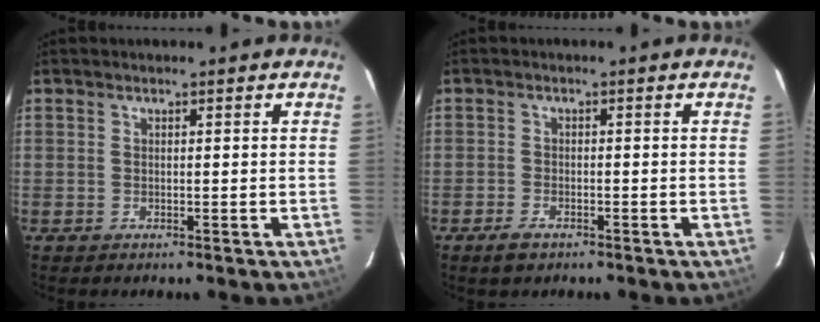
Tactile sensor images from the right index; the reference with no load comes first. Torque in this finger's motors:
{"motor_torque": [0.26, -0.14, 0.08, 0.01]}